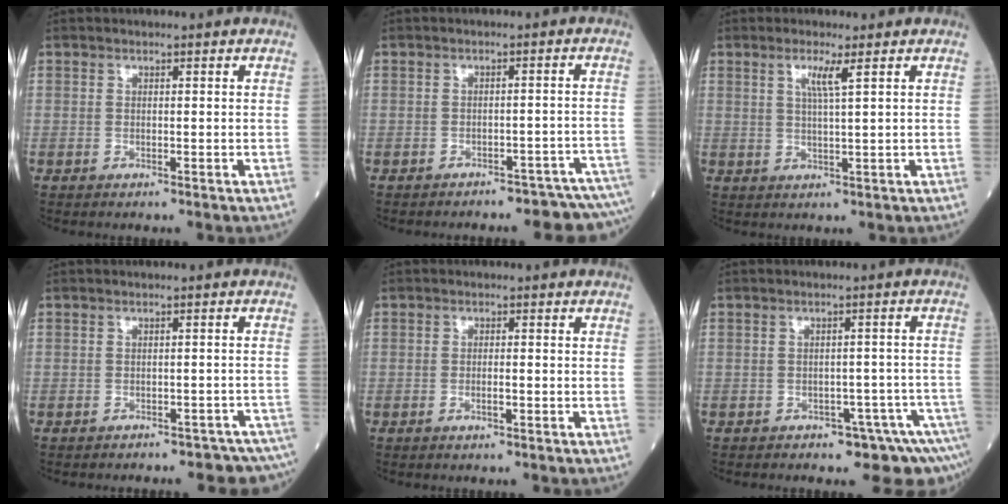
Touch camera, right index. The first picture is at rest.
{"total": 14.4, "force": [-13.6, 2.7, 4.0], "torque": [-0.015, 0.018, -0.144]}
{"total": 3.1, "force": [1.4, -0.4, 2.7], "torque": [-0.055, -0.002, 0.027]}
{"total": 12.1, "force": [-10.7, 4.6, 3.4], "torque": [-0.043, 0.001, -0.102]}
{"total": 1.6, "force": [-0.7, 0.3, 1.4], "torque": [-0.027, -0.001, -0.011]}
{"total": 7.2, "force": [-5.7, 2.6, 3.4], "torque": [-0.022, 0.018, -0.072]}